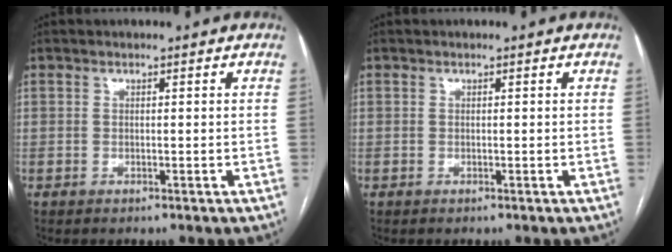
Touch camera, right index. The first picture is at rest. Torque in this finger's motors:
{"motor_torque": [0.00, 0.00, 0.00, 0.01]}